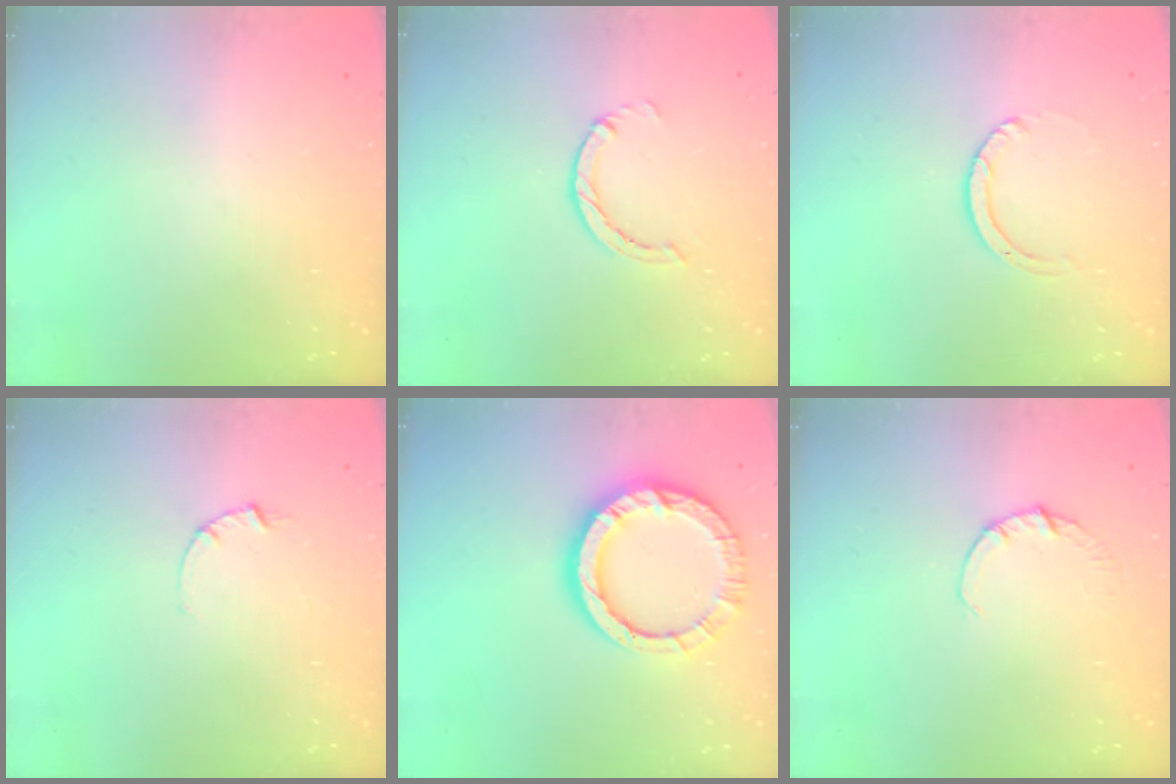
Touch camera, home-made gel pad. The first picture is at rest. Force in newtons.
{"total": 1.2, "press": 1.2, "slide": 0.2}
{"total": 3.5, "press": 3.5, "slide": 0.2}
{"total": 2.5, "press": 2.5, "slide": 0.3}
{"total": 14.0, "press": 13.9, "slide": 1.4}
{"total": 1.9, "press": 1.9, "slide": 0.3}